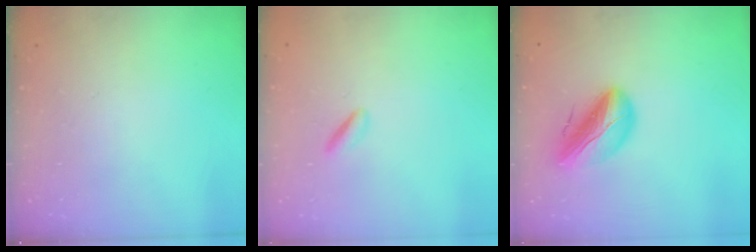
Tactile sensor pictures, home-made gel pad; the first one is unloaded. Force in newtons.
{"total": 1.4, "press": 1.2, "slide": 0.8}
{"total": 14.2, "press": 13.6, "slide": 3.9}